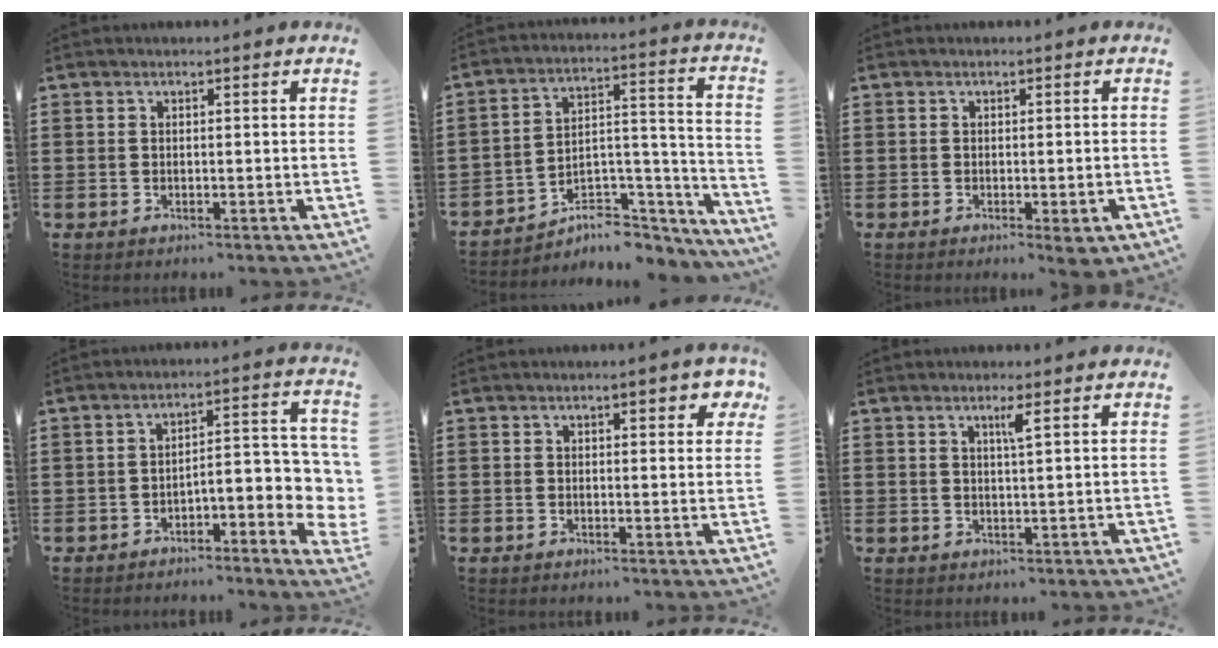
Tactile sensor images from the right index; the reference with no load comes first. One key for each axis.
{"total": 4.9, "fx": -3.7, "fy": 2.9, "fz": 1.6, "tx": -0.033, "ty": -0.002, "tz": -0.070}
{"total": 1.7, "fx": -0.8, "fy": 0.3, "fz": 1.5, "tx": -0.024, "ty": -0.003, "tz": -0.014}
{"total": 4.2, "fx": -2.6, "fy": 1.2, "fz": 3.1, "tx": -0.048, "ty": -0.009, "tz": -0.055}
{"total": 2.4, "fx": 1.3, "fy": 0.8, "fz": 1.8, "tx": -0.016, "ty": -0.002, "tz": 0.015}
{"total": 2.0, "fx": 1.0, "fy": -0.2, "fz": 1.7, "tx": -0.026, "ty": -0.007, "tz": 0.013}